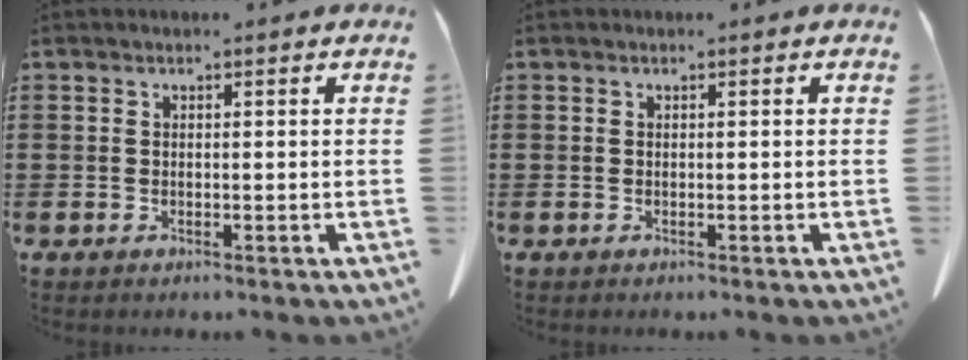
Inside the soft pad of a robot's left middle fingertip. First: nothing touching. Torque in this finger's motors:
{"motor_torque": [-0.02, 0.01, 0.00, 0.00]}